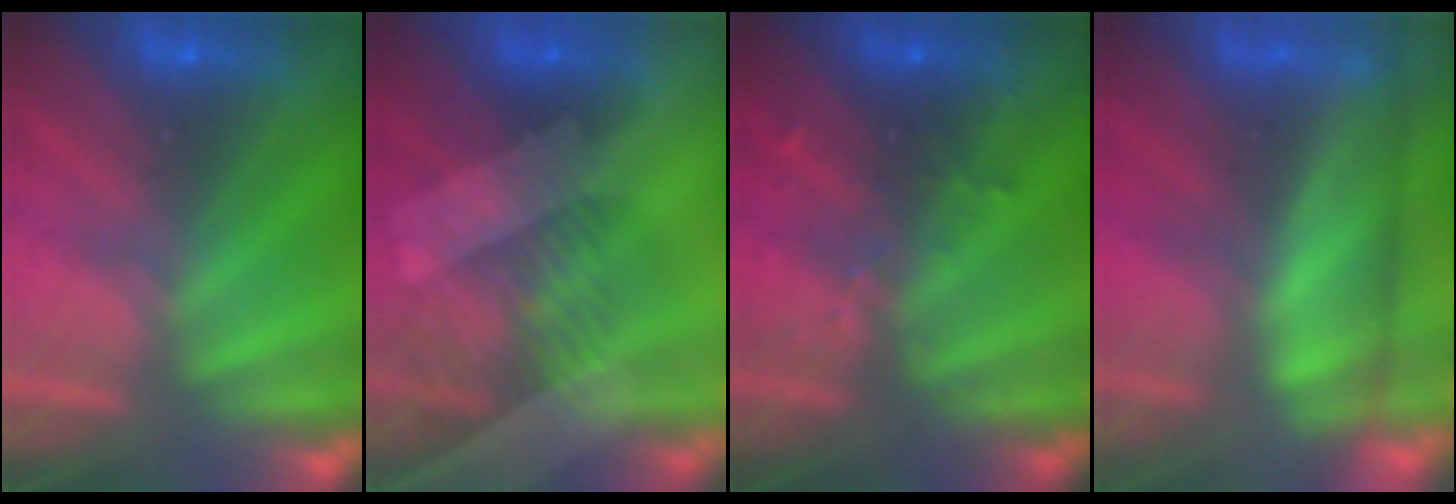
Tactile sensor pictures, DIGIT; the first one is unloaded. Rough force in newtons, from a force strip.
{"total": 3.5}
{"total": 3.0}
{"total": 4.5}